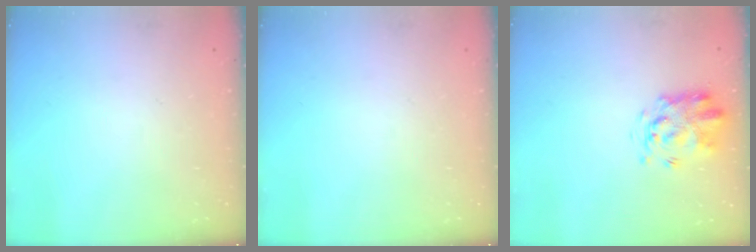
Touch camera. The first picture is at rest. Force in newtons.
{"total": 0.0}
{"total": 3.4, "press": 3.3, "slide": 0.7}